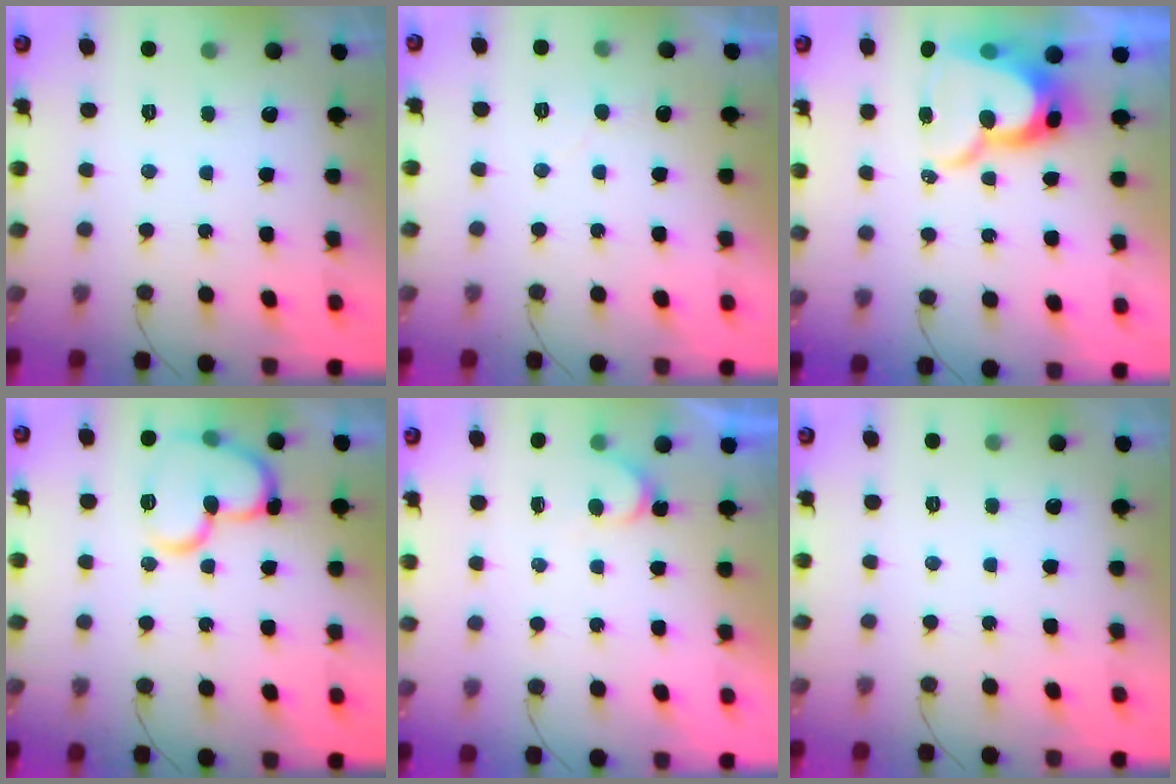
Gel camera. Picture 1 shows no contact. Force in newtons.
{"total": 3.6, "press": 3.6, "slide": 0.3}
{"total": 14.7, "press": 14.6, "slide": 1.4}
{"total": 15.7, "press": 15.6, "slide": 1.9}
{"total": 3.5, "press": 3.5, "slide": 0.2}
{"total": 0.0}